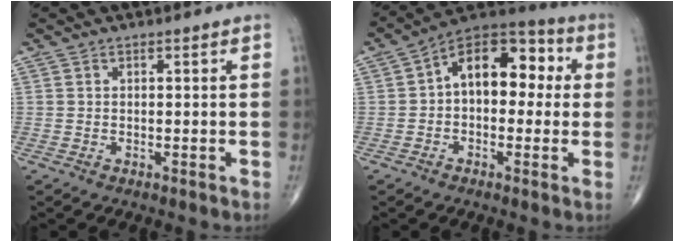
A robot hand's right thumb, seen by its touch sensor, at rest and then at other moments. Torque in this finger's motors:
{"motor_torque": [0.08, 0.48, 0.76, -0.15, 0.15]}